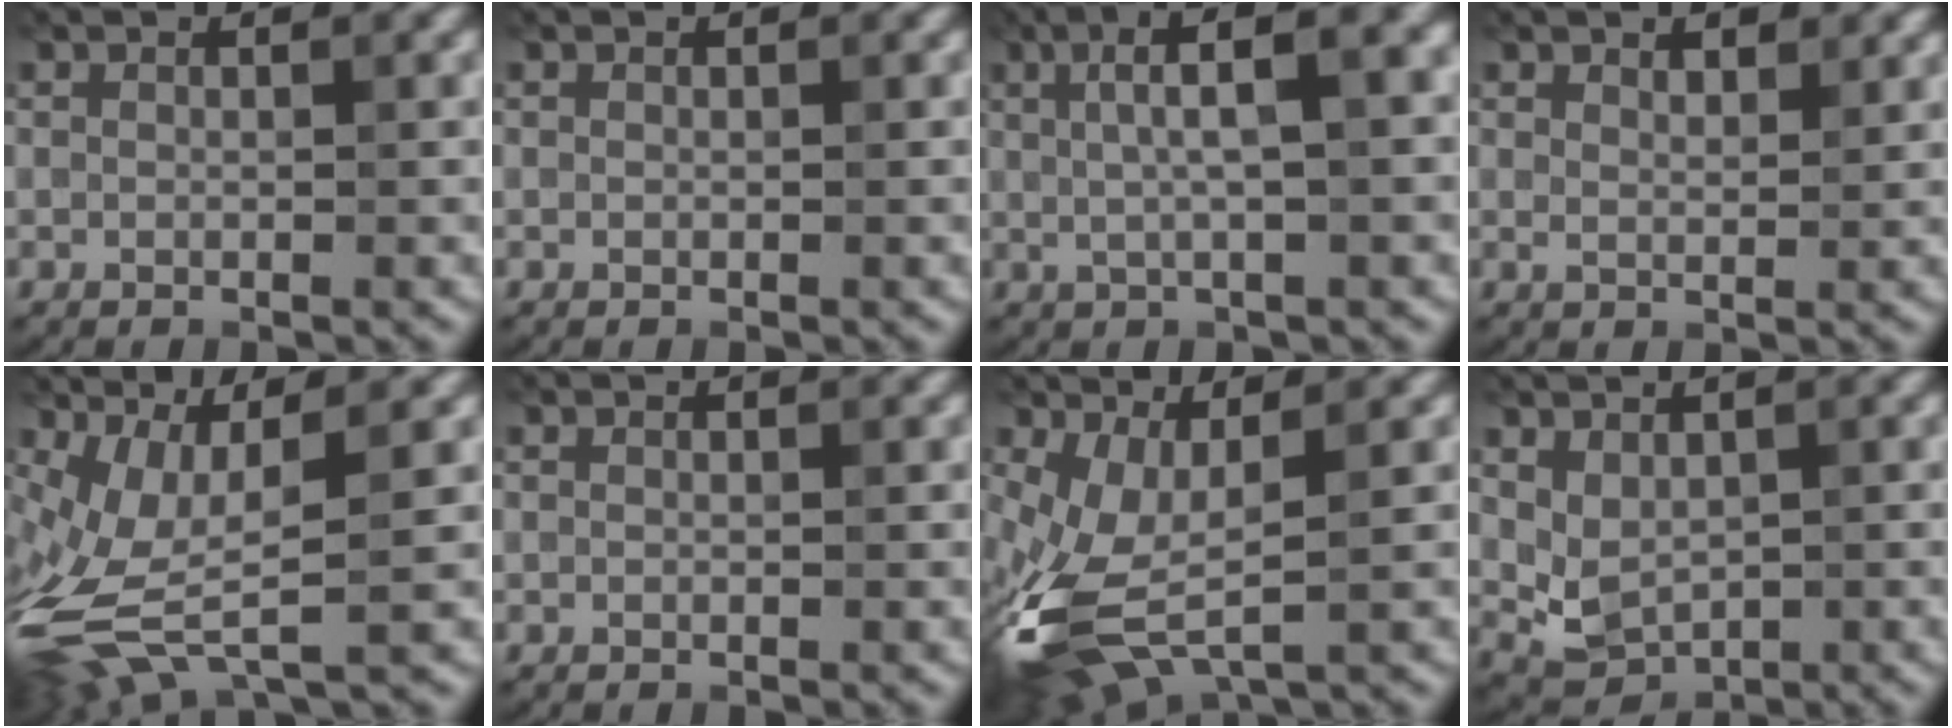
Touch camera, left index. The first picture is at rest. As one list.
[{"total": 0.0}, {"total": 6.6, "force": [1.3, 1.6, 6.3], "torque": [-0.099, 0.019, 0.022]}, {"total": 1.1, "force": [0.9, 0.4, 0.5], "torque": [-0.014, -0.003, 0.024]}, {"total": 7.1, "force": [-1.8, 2.3, 6.4], "torque": [-0.161, -0.002, -0.030]}, {"total": 0.0}, {"total": 7.2, "force": [-2.5, 3.1, 6.0], "torque": [-0.165, -0.005, -0.042]}, {"total": 2.2, "force": [0.4, 1.6, 1.5], "torque": [-0.036, -0.006, 0.022]}]